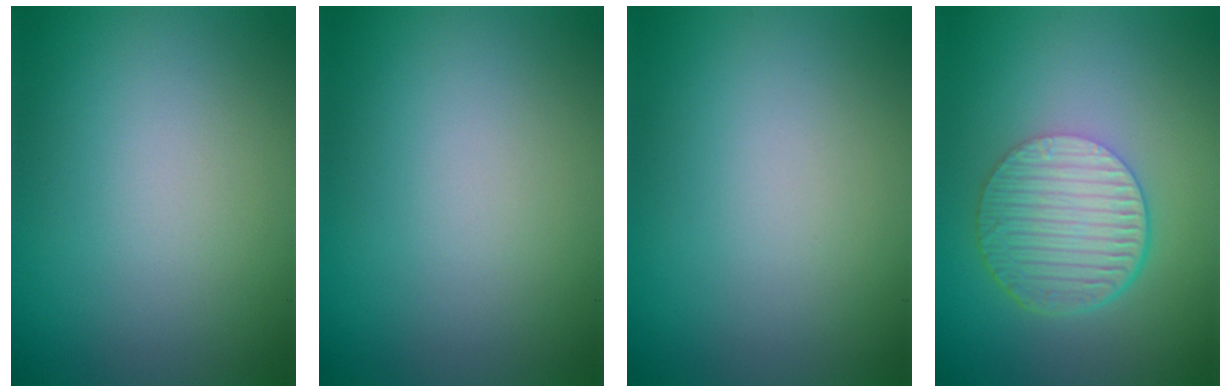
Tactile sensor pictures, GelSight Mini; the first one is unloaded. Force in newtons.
{"total": 0.0}
{"total": 0.0}
{"total": 6.1, "press": 4.1, "slide": 4.5}